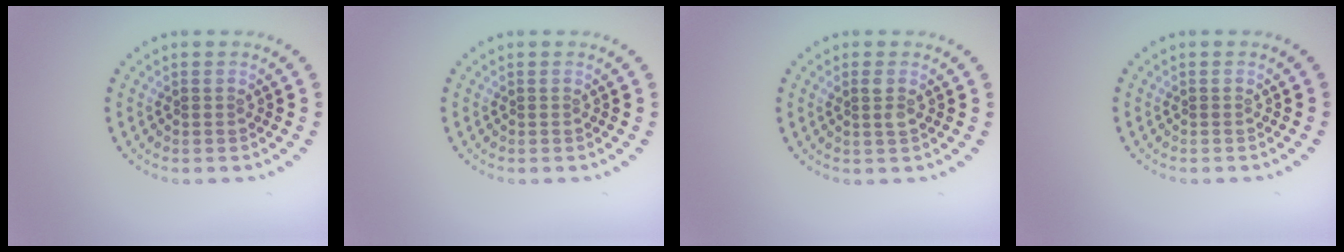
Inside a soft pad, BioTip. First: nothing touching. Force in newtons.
{"total": 0.0}
{"total": 1.2, "press": 1.1, "slide": 0.5}
{"total": 0.0}